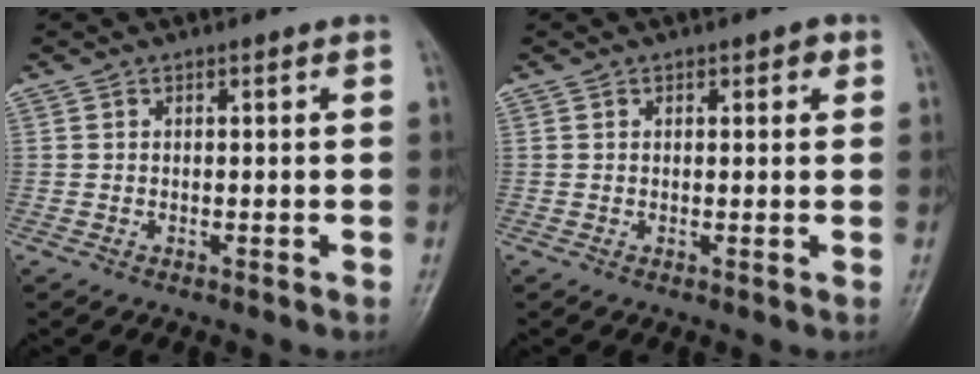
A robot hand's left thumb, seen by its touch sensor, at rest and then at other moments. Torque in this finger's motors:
{"motor_torque": [-0.47, -0.20, -0.02, 0.09, 0.00]}